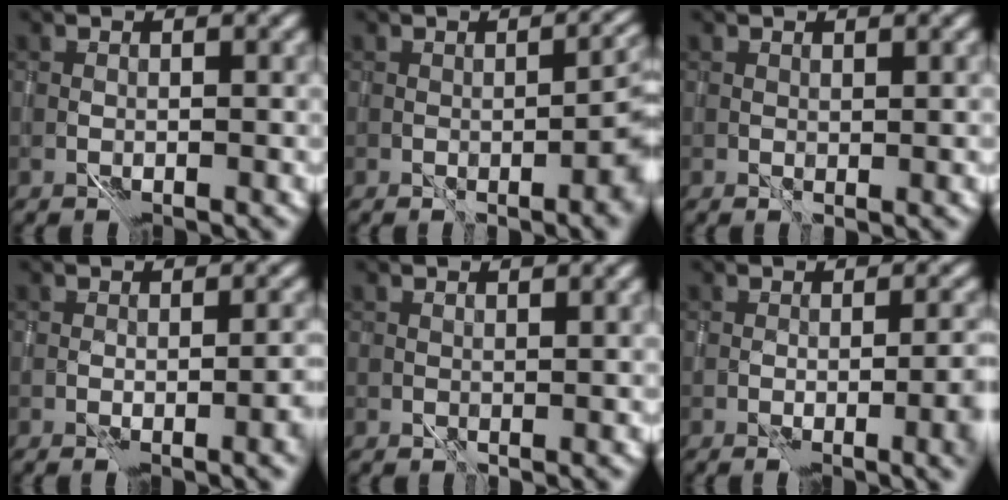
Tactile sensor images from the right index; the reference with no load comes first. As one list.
[{"total": 4.9, "force": [-0.6, 1.5, 4.6], "torque": [-0.041, 0.006, 0.003]}, {"total": 1.2, "force": [1.1, 0.0, 0.4], "torque": [-0.005, 0.003, 0.022]}, {"total": 4.7, "force": [-1.1, 1.7, 4.2], "torque": [-0.041, -0.006, -0.001]}, {"total": 1.3, "force": [1.2, -0.1, 0.5], "torque": [-0.005, 0.003, 0.022]}, {"total": 6.1, "force": [-1.2, 2.2, 5.6], "torque": [-0.059, -0.013, 0.003]}]